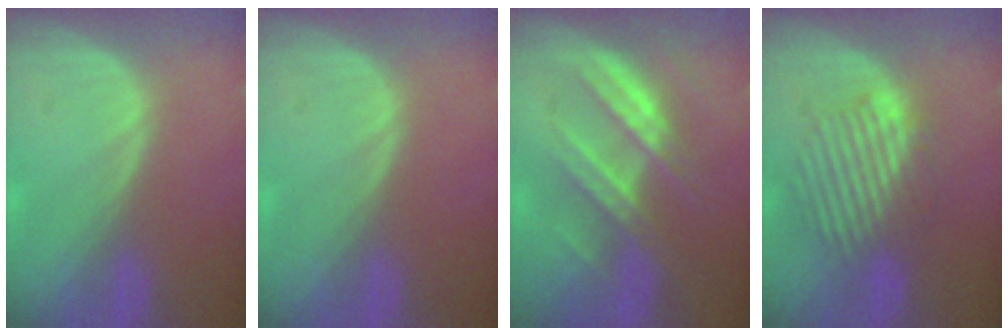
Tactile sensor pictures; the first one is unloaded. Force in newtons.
{"total": 0.0}
{"total": 7.2, "press": 7.1, "slide": 1.4}
{"total": 6.8, "press": 6.7, "slide": 0.7}